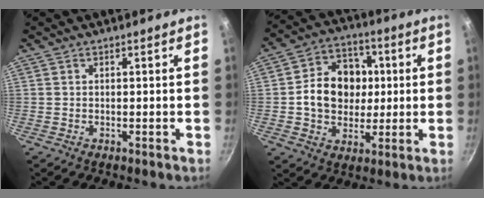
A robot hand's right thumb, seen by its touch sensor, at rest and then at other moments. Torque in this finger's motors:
{"motor_torque": [0.04, 0.13, 0.53, -0.44, 0.09]}